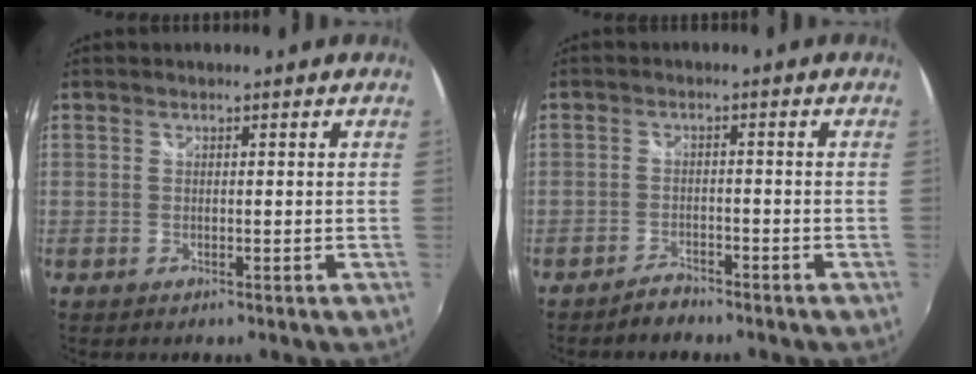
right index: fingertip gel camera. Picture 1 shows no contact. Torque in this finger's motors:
{"motor_torque": [-0.71, 0.53, -0.40, -0.13]}